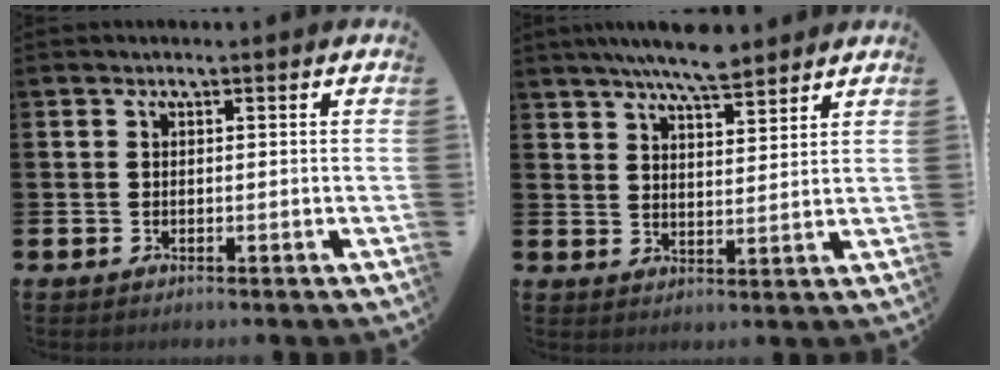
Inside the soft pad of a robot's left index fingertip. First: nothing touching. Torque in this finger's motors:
{"motor_torque": [0.61, -0.63, 0.40, 0.21]}